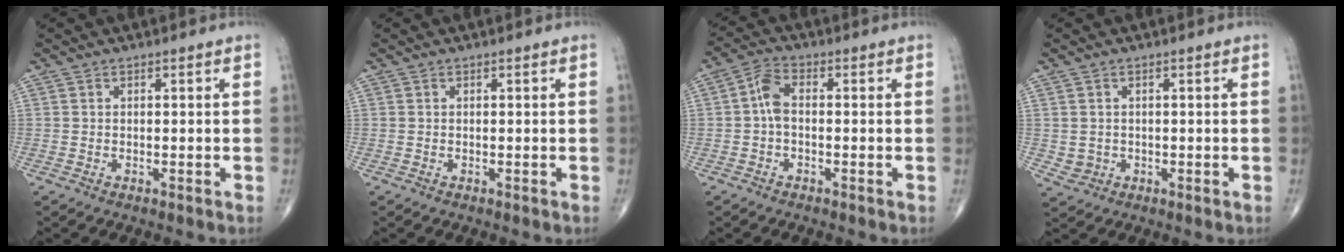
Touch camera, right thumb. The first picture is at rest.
{"total": 0.0}
{"total": 4.4, "force": [-0.4, 2.4, 3.7], "torque": [-0.072, 0.016, -0.016]}
{"total": 2.2, "force": [0.0, 2.1, 0.7], "torque": [-0.006, 0.001, 0.007]}